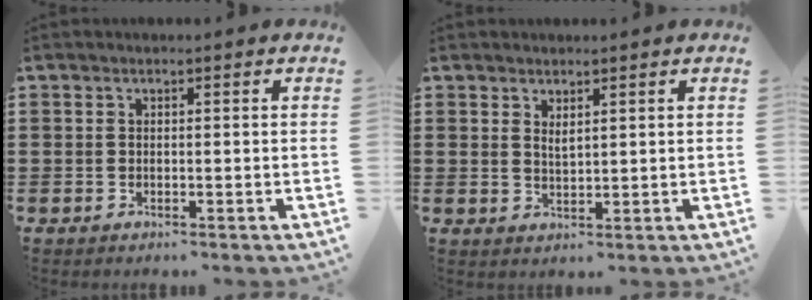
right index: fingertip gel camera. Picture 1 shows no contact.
{"total": 1.6, "force": [1.3, 0.3, 0.8], "torque": [-0.016, 0.002, 0.023]}